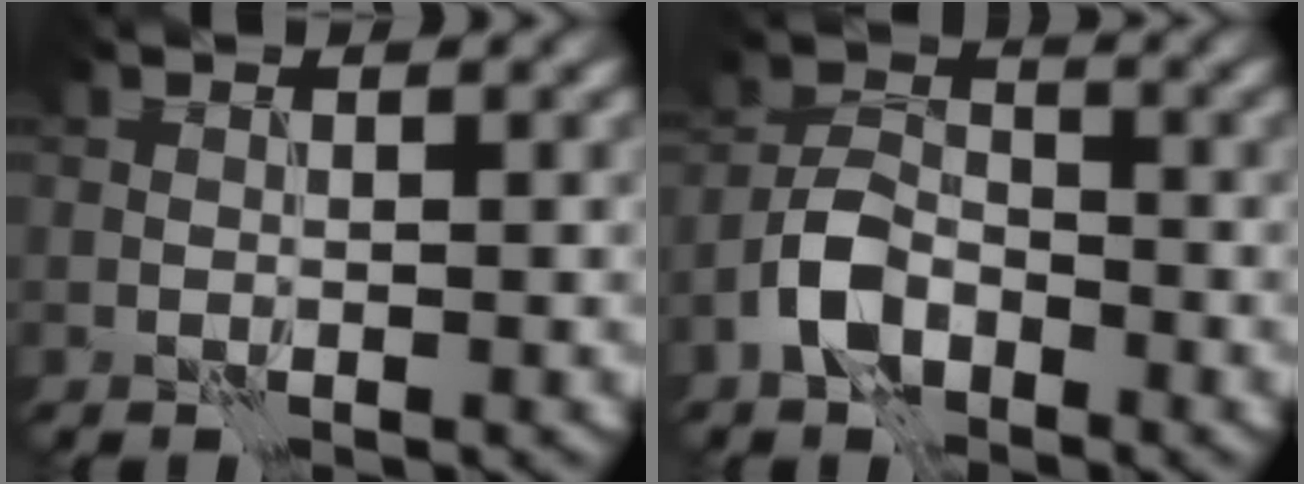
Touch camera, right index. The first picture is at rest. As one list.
[{"total": 4.8, "force": [-2.7, 2.8, 2.8], "torque": [-0.051, 0.006, -0.061]}]